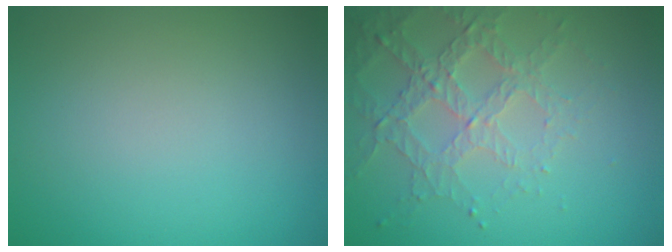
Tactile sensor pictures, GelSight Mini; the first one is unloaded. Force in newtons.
{"total": 3.1, "press": 3.1, "slide": 0.6}